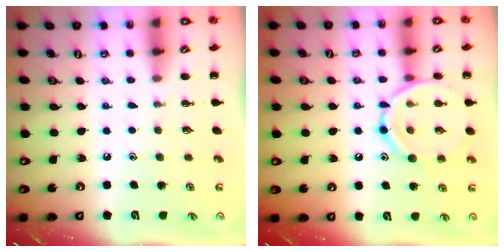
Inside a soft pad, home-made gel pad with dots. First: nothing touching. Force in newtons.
{"total": 13.9, "press": 13.8, "slide": 1.2}